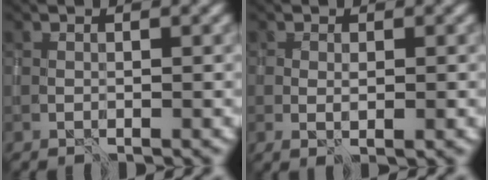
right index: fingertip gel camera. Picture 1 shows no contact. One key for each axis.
{"total": 0.7, "fx": 0.1, "fy": 0.1, "fz": 0.7, "tx": -0.009, "ty": 0.000, "tz": 0.002}